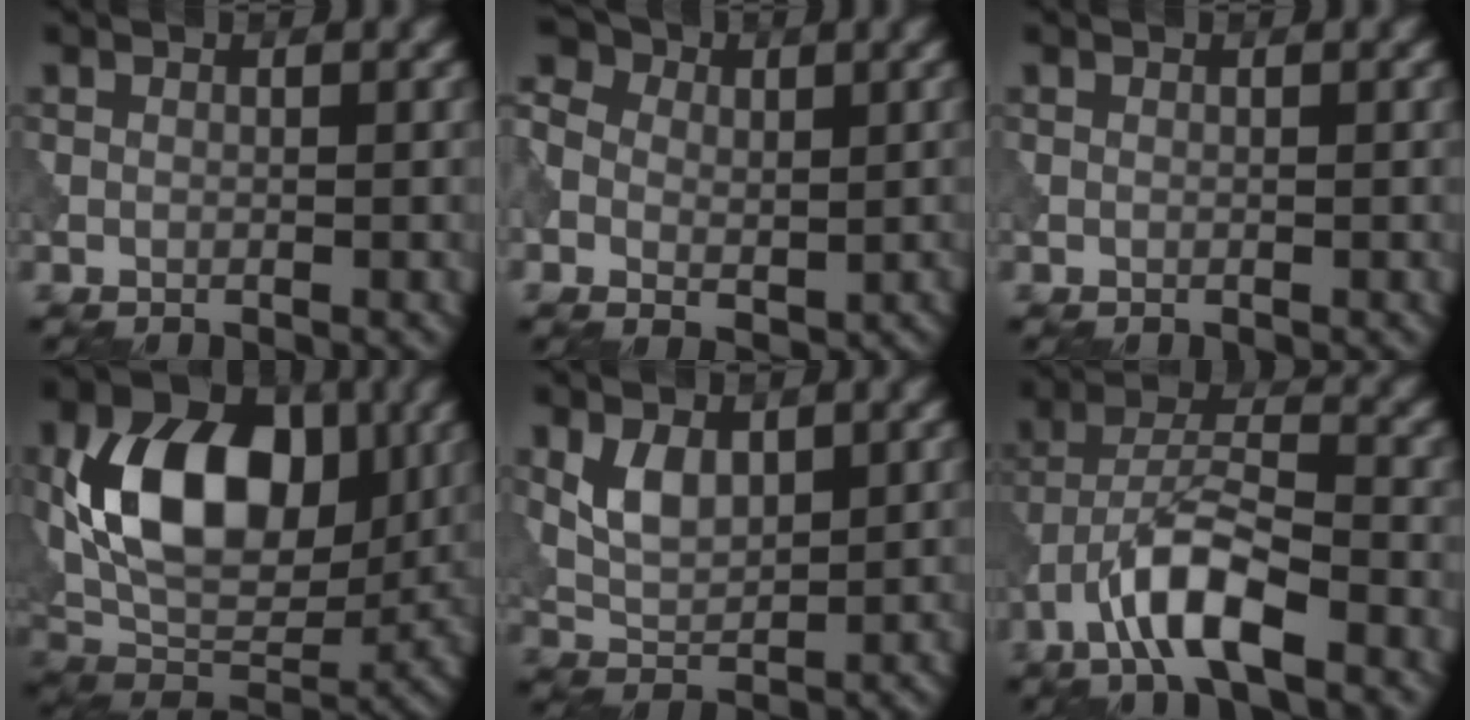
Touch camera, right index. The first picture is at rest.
{"total": 6.2, "force": [0.5, 5.1, 3.5], "torque": [-0.070, 0.013, -0.007]}
{"total": 0.0}
{"total": 11.2, "force": [1.8, 7.4, 8.2], "torque": [-0.146, -0.003, 0.034]}
{"total": 3.3, "force": [1.2, 2.1, 2.4], "torque": [-0.048, -0.003, 0.028]}
{"total": 7.1, "force": [-3.8, 2.1, 5.6], "torque": [-0.099, 0.013, -0.075]}